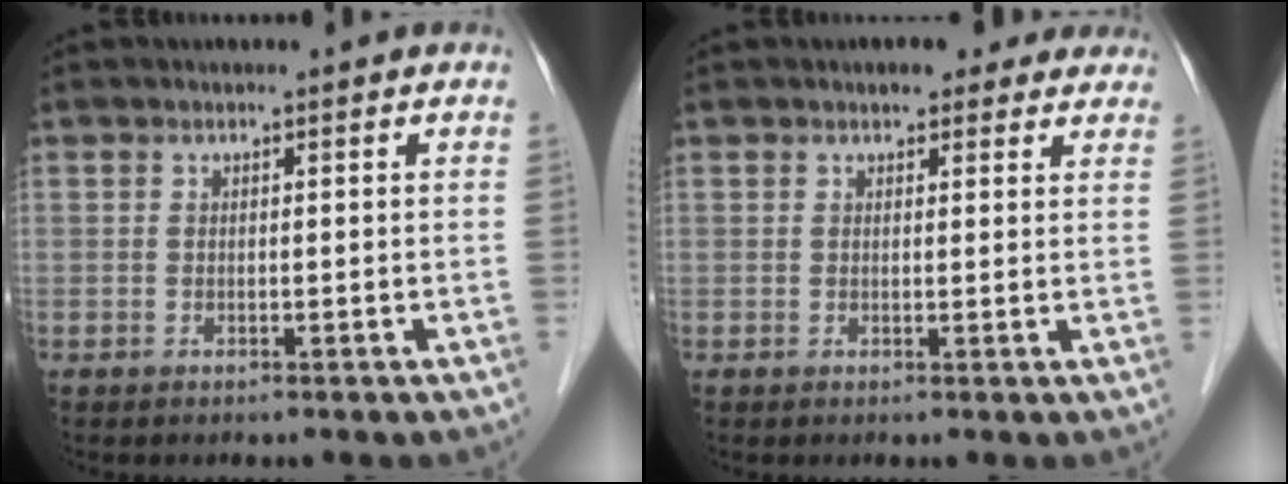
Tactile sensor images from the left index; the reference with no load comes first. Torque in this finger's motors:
{"motor_torque": [0.46, -0.59, 0.19, 0.02]}